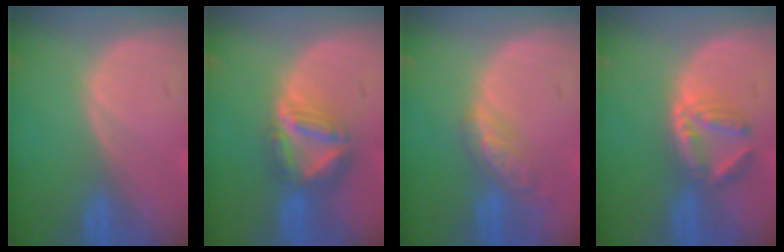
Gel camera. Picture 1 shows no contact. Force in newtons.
{"total": 7.8, "press": 6.7, "slide": 4.1}
{"total": 5.9, "press": 5.1, "slide": 2.9}
{"total": 6.0, "press": 5.3, "slide": 2.8}